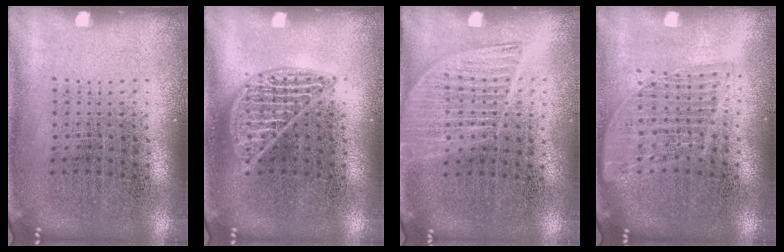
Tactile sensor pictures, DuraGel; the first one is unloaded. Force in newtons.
{"total": 2.0, "press": 2.0, "slide": 0.2}
{"total": 1.3, "press": 1.2, "slide": 0.6}
{"total": 1.6, "press": 1.4, "slide": 0.8}